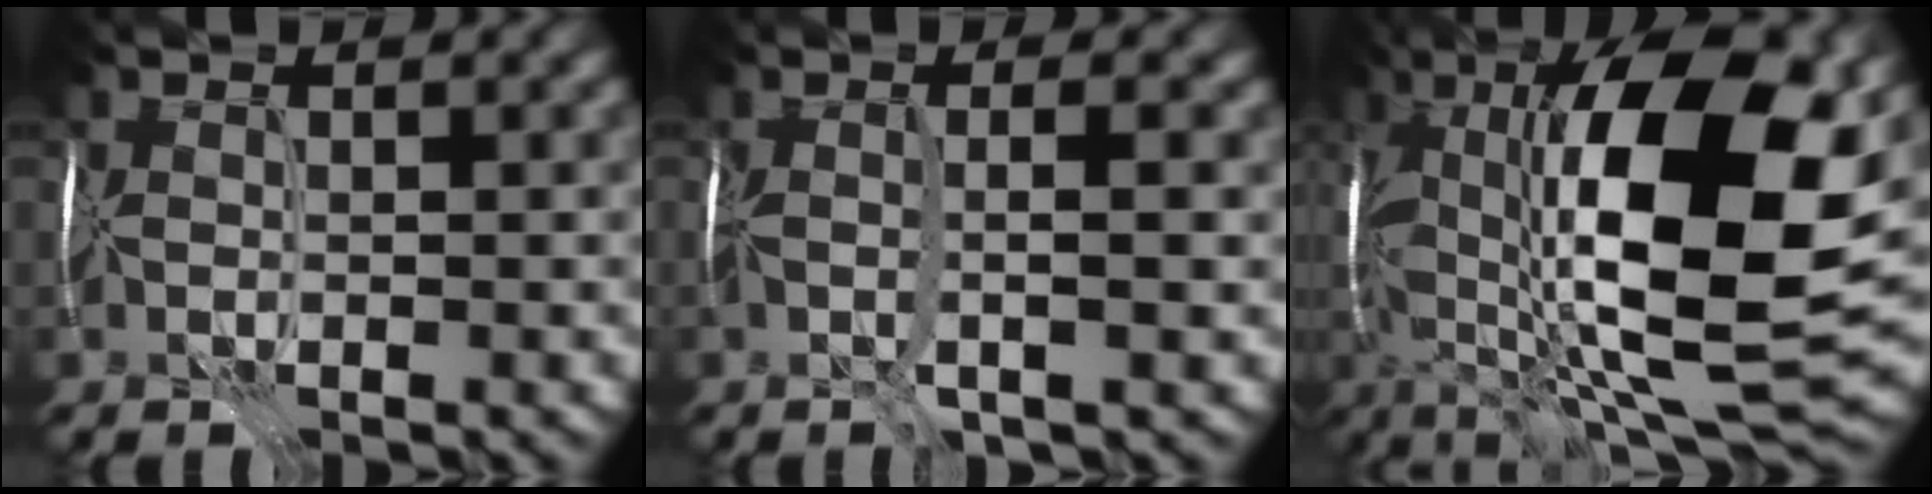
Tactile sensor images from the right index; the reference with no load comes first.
{"total": 2.1, "force": [-0.4, 0.1, 2.1], "torque": [-0.038, -0.003, -0.008]}
{"total": 17.7, "force": [1.3, 7.2, 16.1], "torque": [-0.275, 0.010, 0.016]}